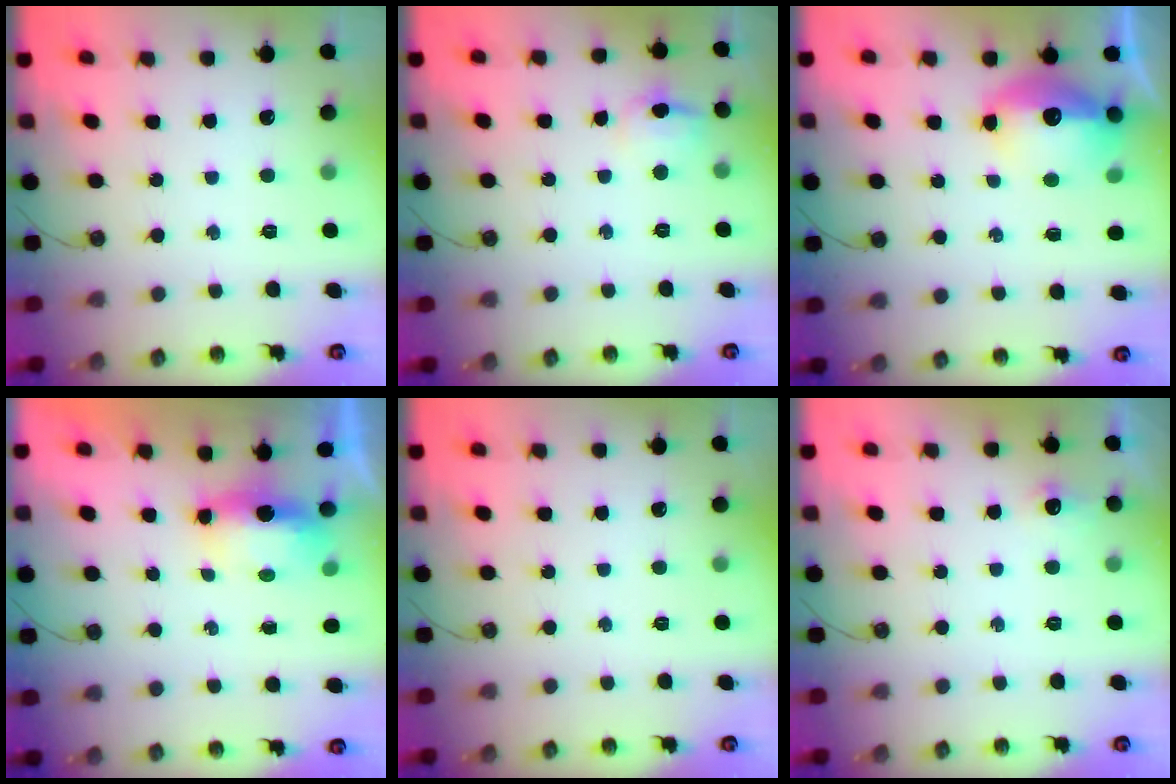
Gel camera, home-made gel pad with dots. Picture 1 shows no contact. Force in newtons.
{"total": 7.5, "press": 7.4, "slide": 1.6}
{"total": 13.3, "press": 13.3, "slide": 1.5}
{"total": 7.8, "press": 6.6, "slide": 4.2}
{"total": 0.0}
{"total": 6.1, "press": 6.0, "slide": 1.0}